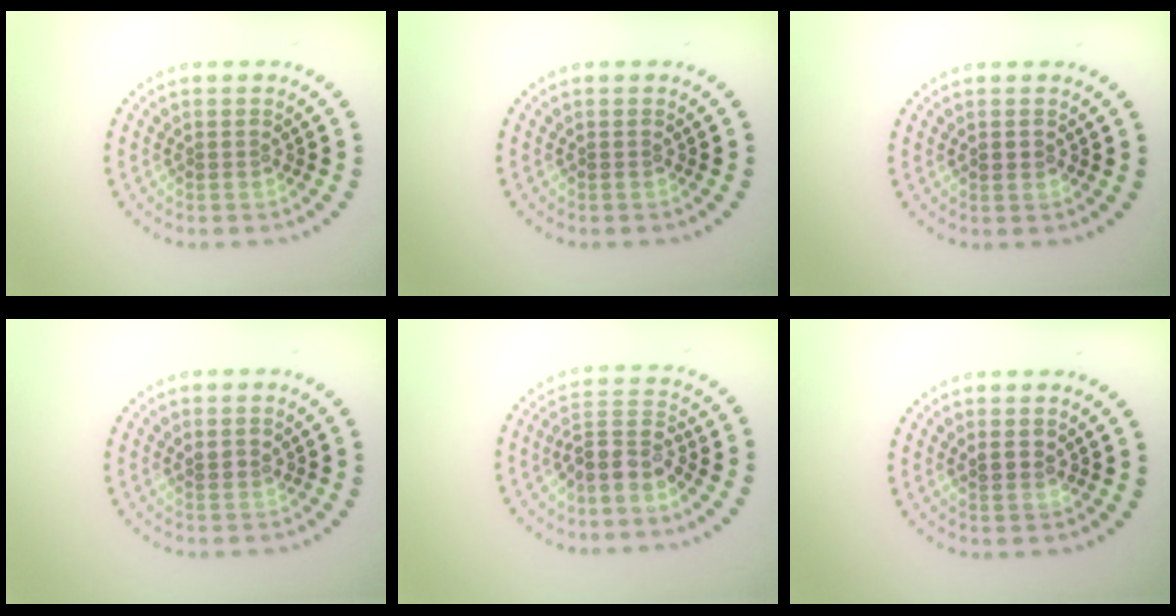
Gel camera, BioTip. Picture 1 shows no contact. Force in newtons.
{"total": 0.0}
{"total": 1.2, "press": 1.2, "slide": 0.1}
{"total": 0.8, "press": 0.5, "slide": 0.6}
{"total": 3.0, "press": 2.4, "slide": 1.8}
{"total": 0.8, "press": 0.6, "slide": 0.5}